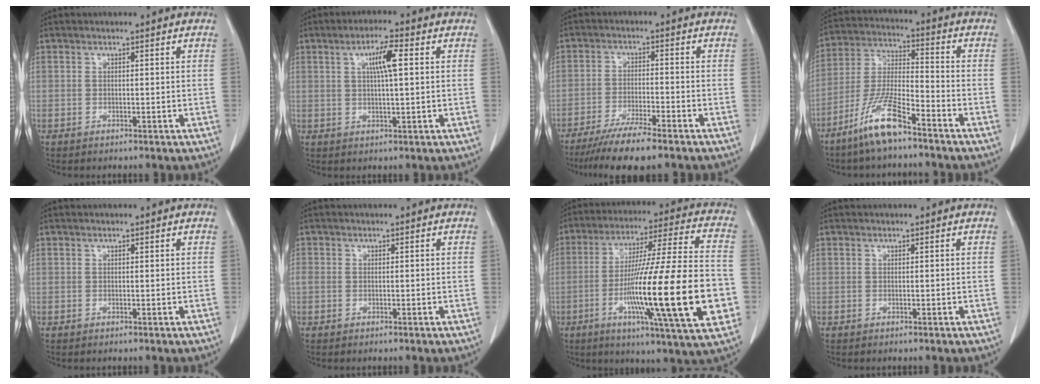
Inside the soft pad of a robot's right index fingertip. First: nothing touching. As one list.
[{"total": 5.2, "force": [1.5, 0.5, 5.0], "torque": [-0.089, 0.004, 0.025]}, {"total": 8.9, "force": [-6.9, 0.1, 5.5], "torque": [-0.088, -0.023, -0.117]}, {"total": 10.4, "force": [-7.1, 1.4, 7.4], "torque": [-0.156, -0.017, -0.142]}, {"total": 0.0}, {"total": 1.1, "force": [-0.1, 1.0, 0.5], "torque": [-0.015, 0.012, 0.001]}, {"total": 26.0, "force": [-6.0, 1.0, 25.3], "torque": [-0.379, -0.019, -0.101]}, {"total": 0.0}]